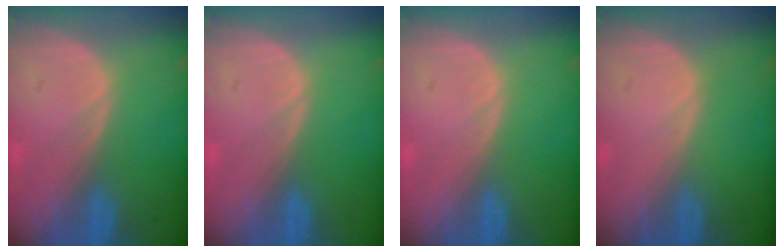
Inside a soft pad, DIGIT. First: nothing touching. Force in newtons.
{"total": 0.0}
{"total": 0.0}
{"total": 0.0}